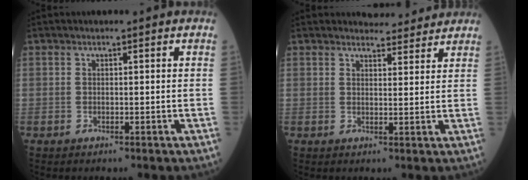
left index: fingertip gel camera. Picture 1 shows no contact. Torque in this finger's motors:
{"motor_torque": [0.46, -0.46, 0.05, 0.01]}